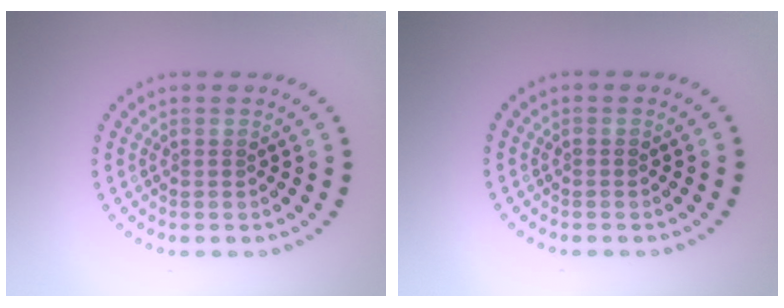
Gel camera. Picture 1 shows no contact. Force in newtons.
{"total": 0.0}